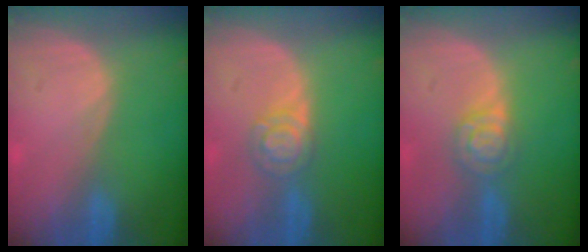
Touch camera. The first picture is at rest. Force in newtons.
{"total": 4.1, "press": 4.1, "slide": 0.1}
{"total": 4.8, "press": 4.1, "slide": 2.4}